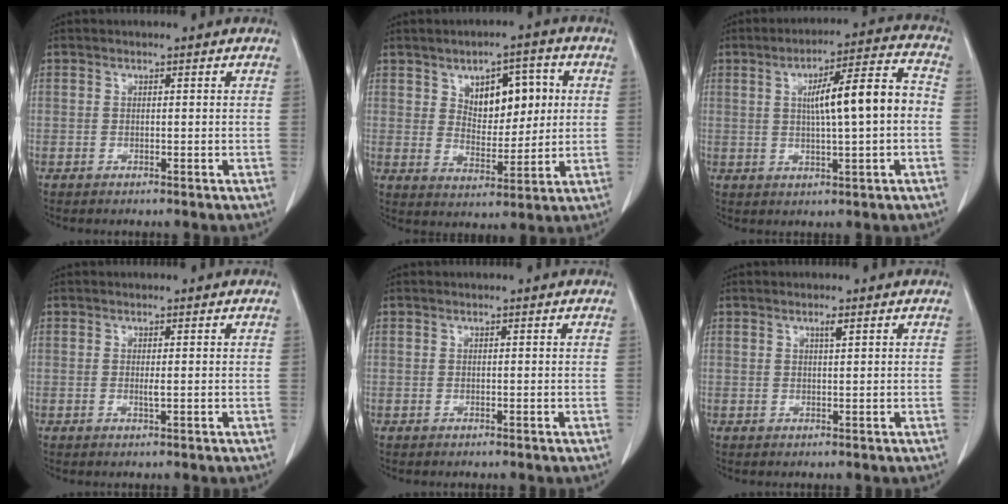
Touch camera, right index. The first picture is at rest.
{"total": 9.0, "force": [2.8, 4.5, 7.3], "torque": [-0.097, 0.014, 0.049]}
{"total": 11.1, "force": [0.4, 1.2, 11.1], "torque": [-0.169, 0.025, 0.006]}
{"total": 0.8, "force": [0.0, 0.0, 0.8], "torque": [-0.017, -0.004, 0.001]}
{"total": 0.0}
{"total": 1.1, "force": [0.6, 0.0, 0.9], "torque": [-0.015, -0.002, 0.011]}